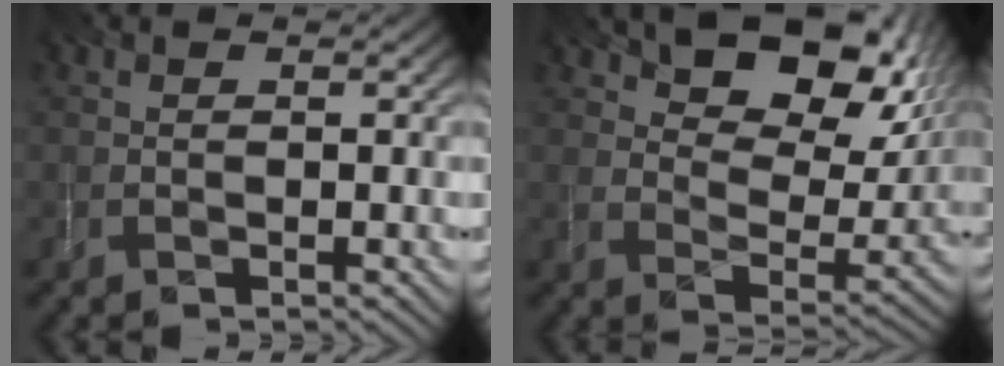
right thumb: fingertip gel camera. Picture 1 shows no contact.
{"total": 13.5, "force": [7.6, 7.1, 8.5], "torque": [-0.135, -0.009, 0.126]}